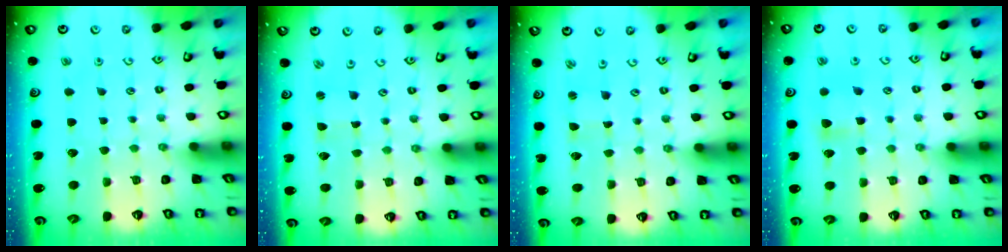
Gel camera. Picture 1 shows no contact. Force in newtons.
{"total": 0.6, "press": 0.6, "slide": 0.0}
{"total": 0.6, "press": 0.6, "slide": 0.0}
{"total": 4.8, "press": 4.7, "slide": 0.7}